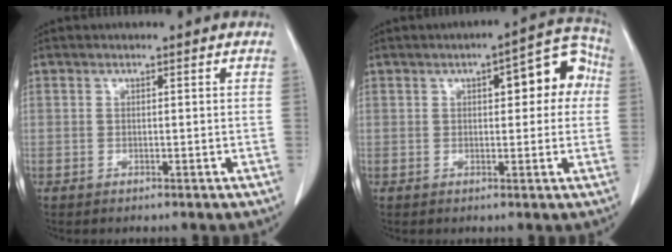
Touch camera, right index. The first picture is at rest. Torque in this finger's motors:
{"motor_torque": [0.18, 0.10, 0.15, 0.04]}